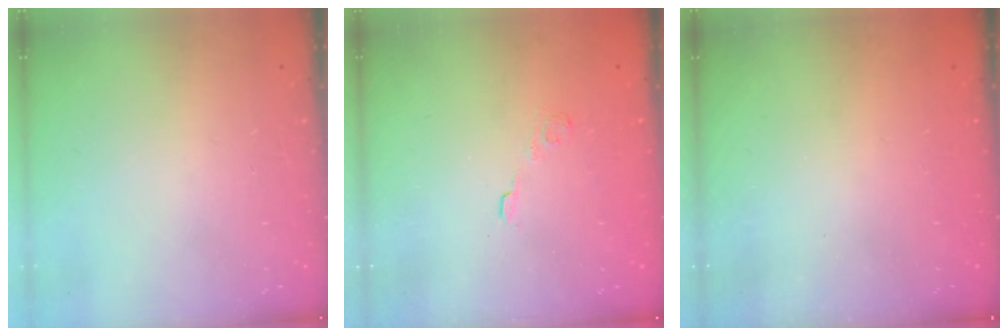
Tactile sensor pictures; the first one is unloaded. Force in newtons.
{"total": 2.7, "press": 2.3, "slide": 1.4}
{"total": 2.3, "press": 2.2, "slide": 0.8}